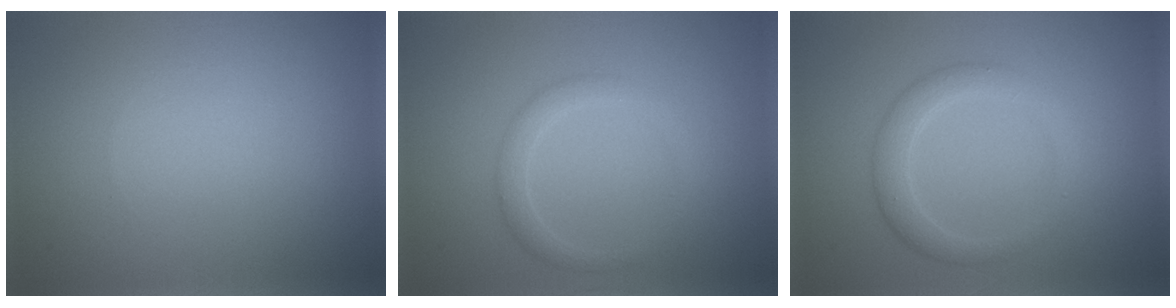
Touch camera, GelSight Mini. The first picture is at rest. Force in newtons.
{"total": 1.8, "press": 1.8, "slide": 0.2}
{"total": 2.7, "press": 2.7, "slide": 0.2}